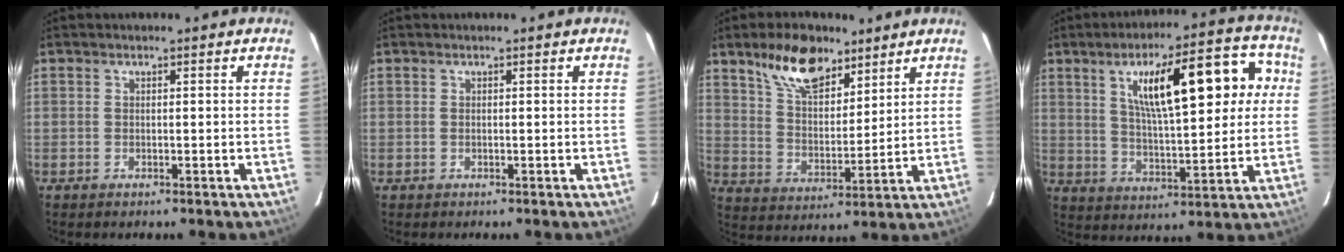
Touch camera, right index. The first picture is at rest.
{"total": 0.0}
{"total": 12.9, "force": [8.8, 6.2, 7.2], "torque": [-0.125, 0.013, 0.160]}
{"total": 18.4, "force": [5.6, 5.7, 16.6], "torque": [-0.271, 0.033, 0.096]}